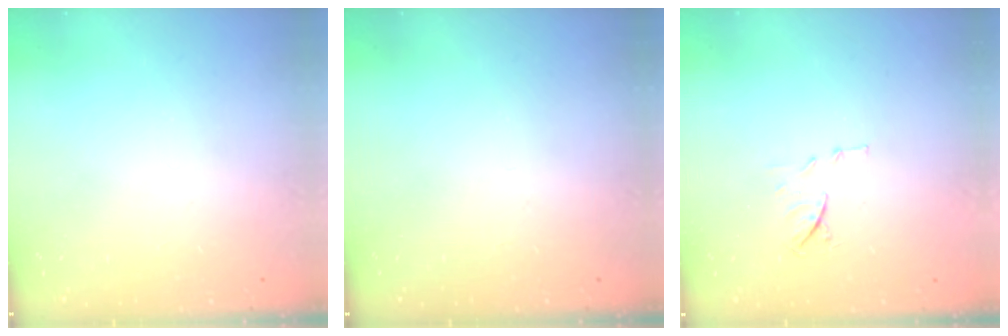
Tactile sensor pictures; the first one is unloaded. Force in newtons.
{"total": 0.0}
{"total": 7.1, "press": 6.9, "slide": 1.3}